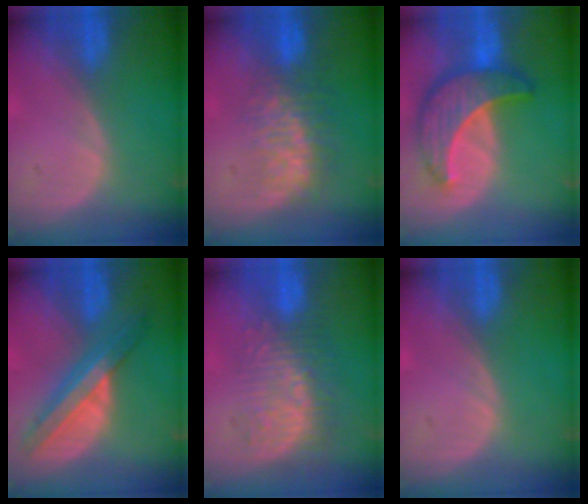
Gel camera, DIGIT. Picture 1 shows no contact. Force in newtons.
{"total": 7.7, "press": 7.1, "slide": 3.1}
{"total": 9.6, "press": 9.5, "slide": 0.8}
{"total": 8.3, "press": 7.0, "slide": 4.4}
{"total": 10.0, "press": 8.7, "slide": 4.8}
{"total": 0.0}